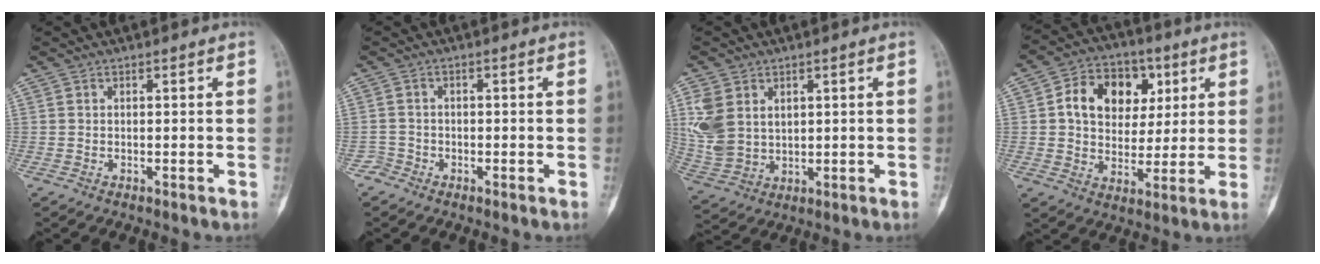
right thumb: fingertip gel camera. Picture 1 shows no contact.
{"total": 1.8, "force": [-1.2, 1.2, -0.6], "torque": [0.024, 0.006, -0.029]}
{"total": 9.3, "force": [2.9, 7.0, 5.5], "torque": [-0.105, -0.006, 0.075]}
{"total": 14.2, "force": [3.9, 10.7, 8.5], "torque": [-0.097, 0.003, 0.061]}